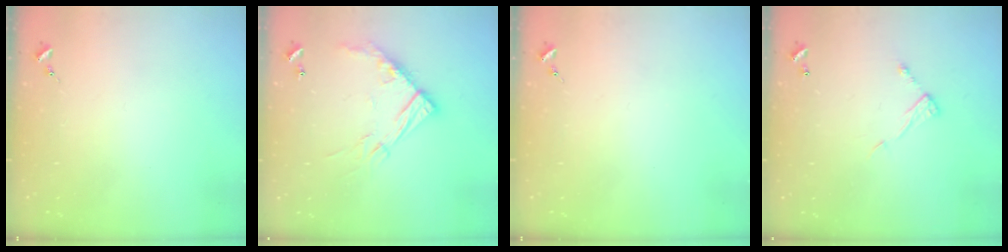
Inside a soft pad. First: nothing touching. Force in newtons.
{"total": 14.3, "press": 14.3, "slide": 1.0}
{"total": 0.0}
{"total": 6.6, "press": 6.6, "slide": 0.3}